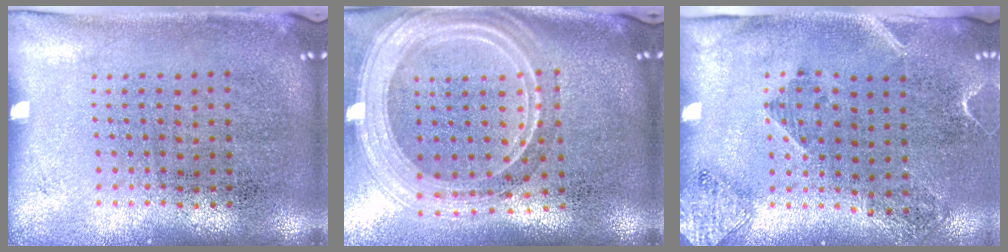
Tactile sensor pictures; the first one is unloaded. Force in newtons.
{"total": 2.8, "press": 2.3, "slide": 1.6}
{"total": 1.8, "press": 1.5, "slide": 1.1}